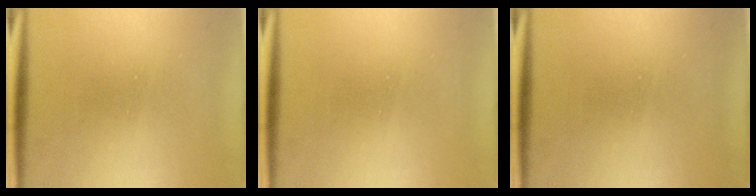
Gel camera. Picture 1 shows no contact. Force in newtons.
{"total": 0.0}
{"total": 0.0}